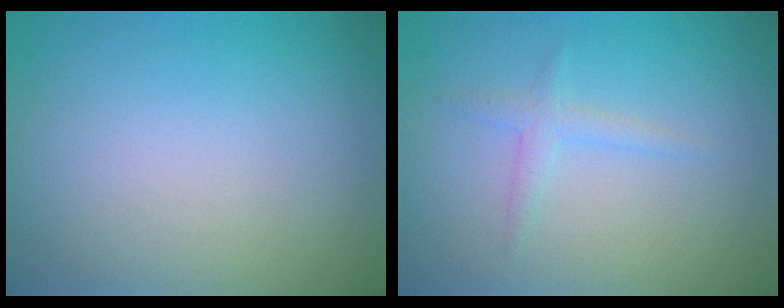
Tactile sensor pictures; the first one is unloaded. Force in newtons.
{"total": 0.7, "press": 0.6, "slide": 0.1}